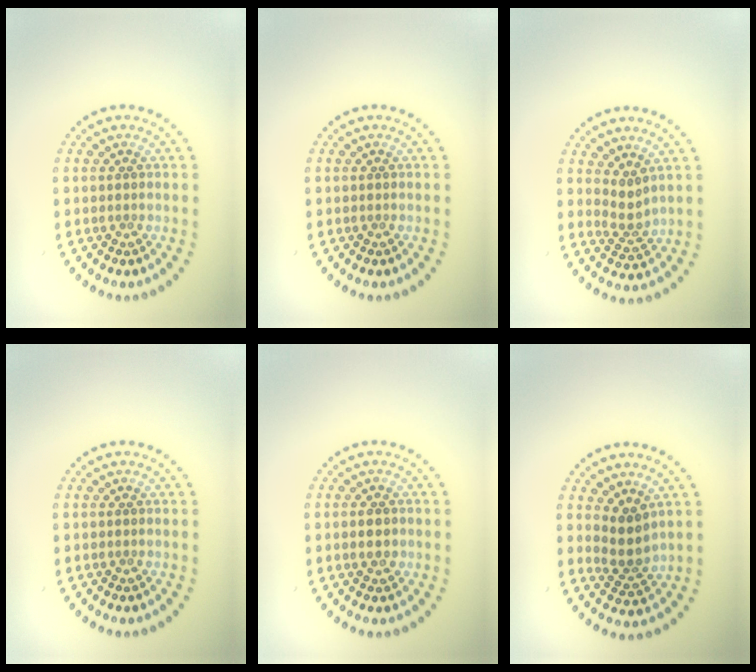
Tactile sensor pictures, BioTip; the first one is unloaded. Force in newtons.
{"total": 0.0}
{"total": 2.1, "press": 1.5, "slide": 1.5}
{"total": 0.0}
{"total": 1.5, "press": 1.5, "slide": 0.0}
{"total": 2.5, "press": 1.9, "slide": 1.6}